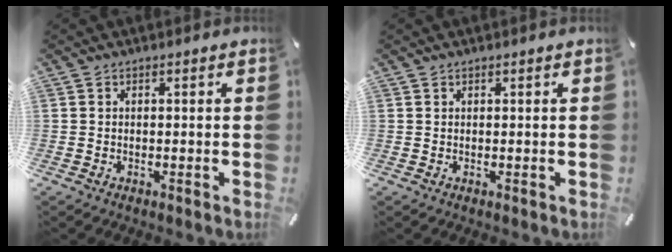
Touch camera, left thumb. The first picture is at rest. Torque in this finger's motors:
{"motor_torque": [0.11, 0.02, 0.12, -0.04, -0.01]}